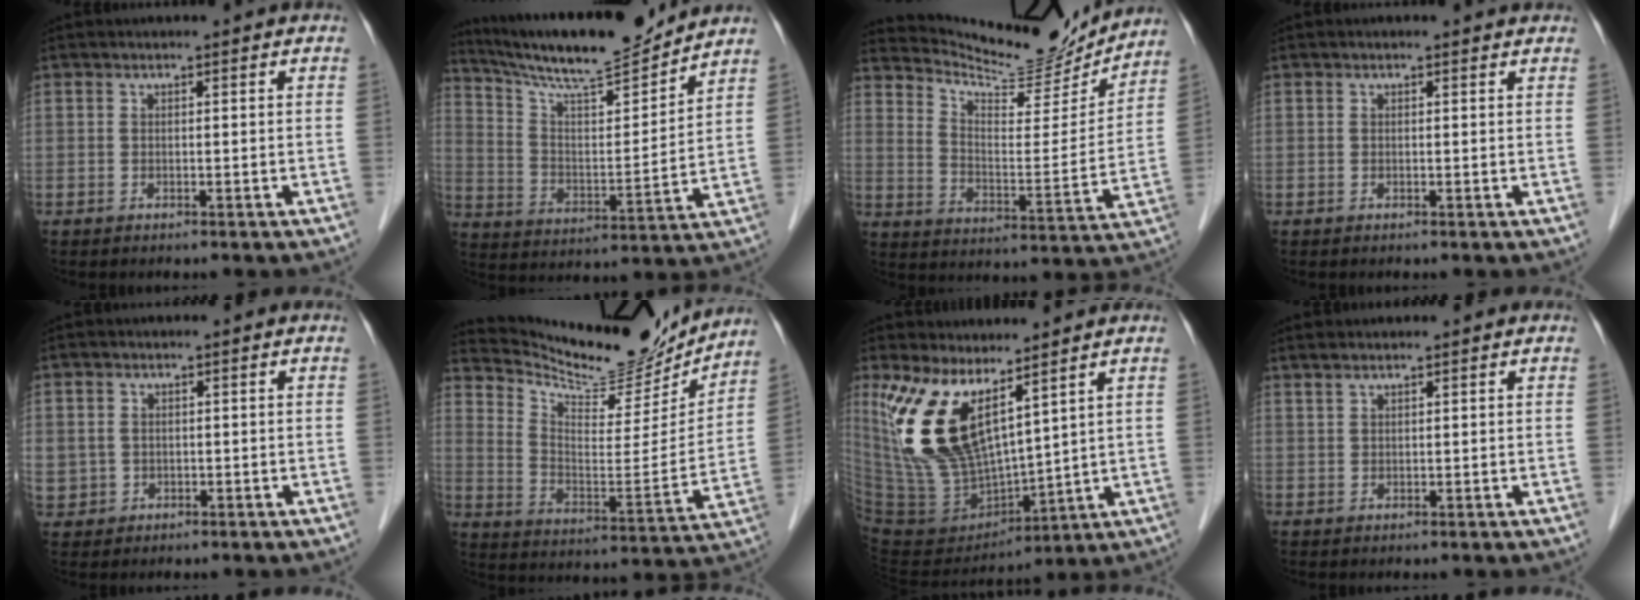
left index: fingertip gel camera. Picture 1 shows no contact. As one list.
[{"total": 16.0, "force": [14.8, 0.9, 6.0], "torque": [-0.115, -0.003, 0.253]}, {"total": 16.0, "force": [15.7, 1.7, 2.8], "torque": [-0.058, -0.036, 0.234]}, {"total": 0.5, "force": [0.4, 0.2, 0.2], "torque": [-0.012, 0.001, 0.000]}, {"total": 4.0, "force": [-0.4, 3.9, 0.9], "torque": [-0.026, 0.005, 0.008]}, {"total": 18.7, "force": [18.0, 3.1, 4.3], "torque": [-0.086, -0.042, 0.274]}, {"total": 13.6, "force": [7.4, 4.8, 10.4], "torque": [-0.223, -0.004, 0.166]}, {"total": 1.4, "force": [1.2, 0.4, 0.5], "torque": [-0.014, 0.011, 0.028]}]